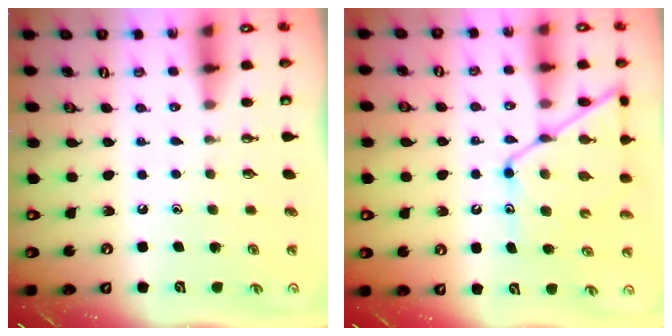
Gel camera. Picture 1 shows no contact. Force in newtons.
{"total": 13.4, "press": 13.4, "slide": 0.9}